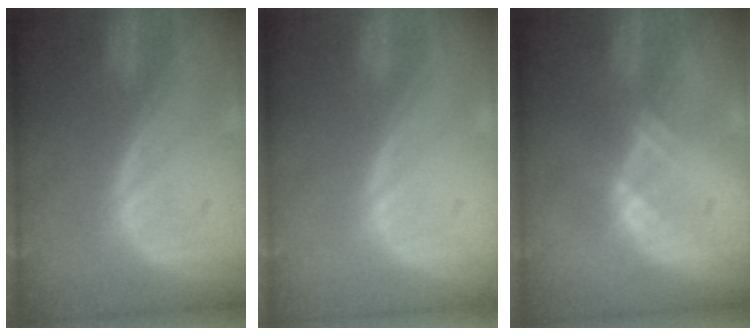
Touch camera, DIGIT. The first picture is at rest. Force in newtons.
{"total": 0.0}
{"total": 1.9, "press": 1.9, "slide": 0.3}